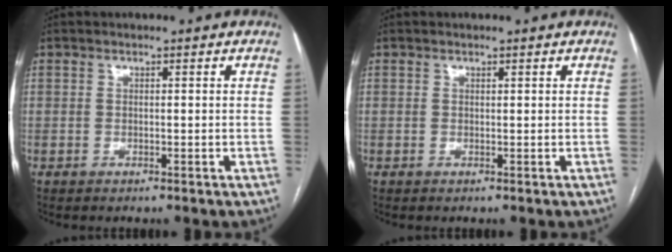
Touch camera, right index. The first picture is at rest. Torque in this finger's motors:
{"motor_torque": [0.14, 0.00, 0.04, 0.01]}